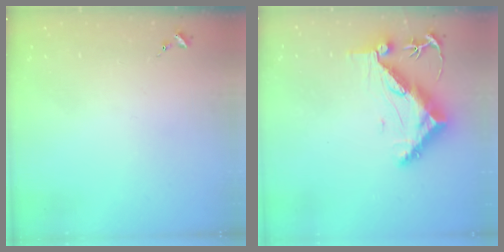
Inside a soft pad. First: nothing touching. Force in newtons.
{"total": 12.8, "press": 12.8, "slide": 1.2}